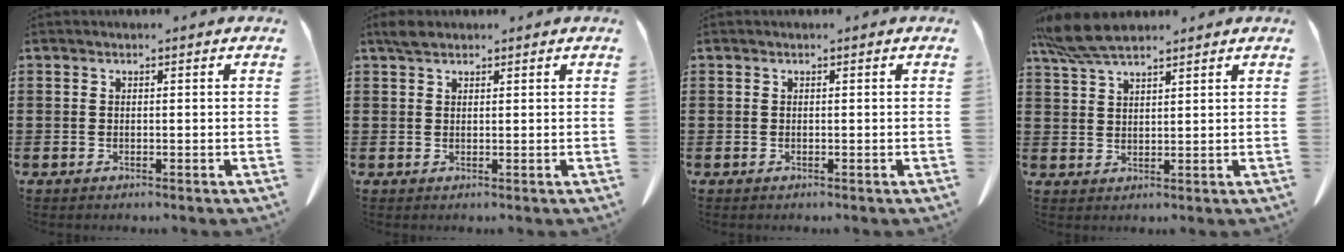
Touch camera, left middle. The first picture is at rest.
{"total": 1.8, "force": [1.5, 0.7, 0.7], "torque": [-0.019, 0.002, 0.030]}
{"total": 0.0}
{"total": 6.5, "force": [5.3, 1.3, 3.5], "torque": [-0.083, -0.008, 0.101]}